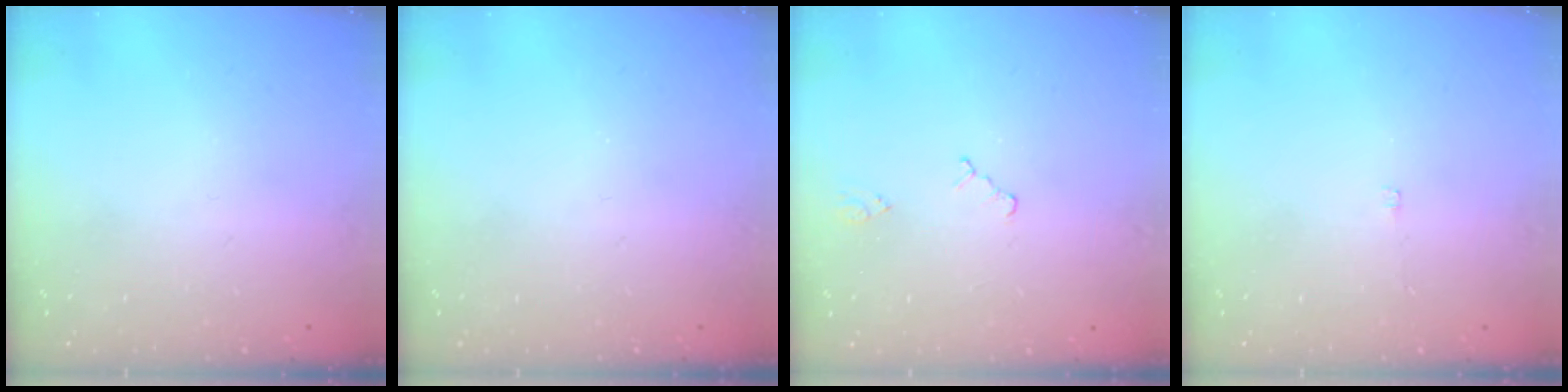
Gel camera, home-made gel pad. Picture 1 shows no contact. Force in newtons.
{"total": 0.0}
{"total": 1.5, "press": 1.5, "slide": 0.3}
{"total": 1.3, "press": 1.3, "slide": 0.2}